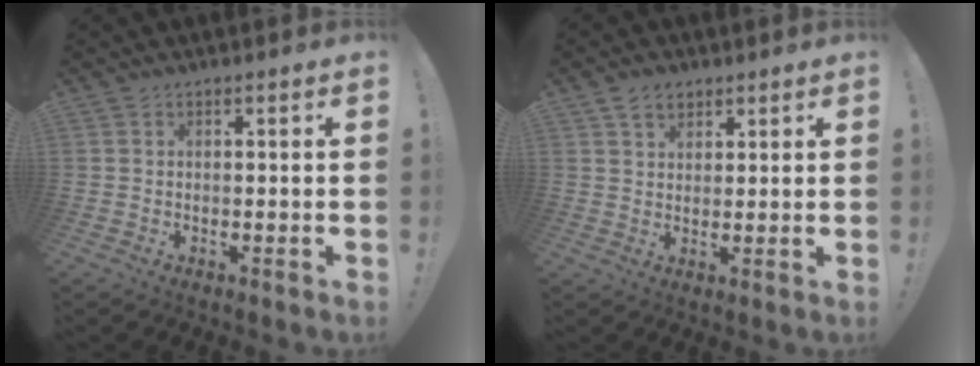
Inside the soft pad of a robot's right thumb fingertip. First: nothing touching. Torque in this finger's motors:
{"motor_torque": [-0.26, 0.23, 0.07, 0.12, 0.00]}